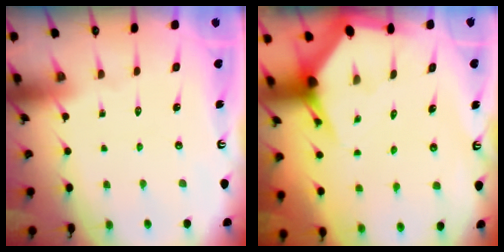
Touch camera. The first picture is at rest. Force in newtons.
{"total": 4.0, "press": 4.0, "slide": 0.5}